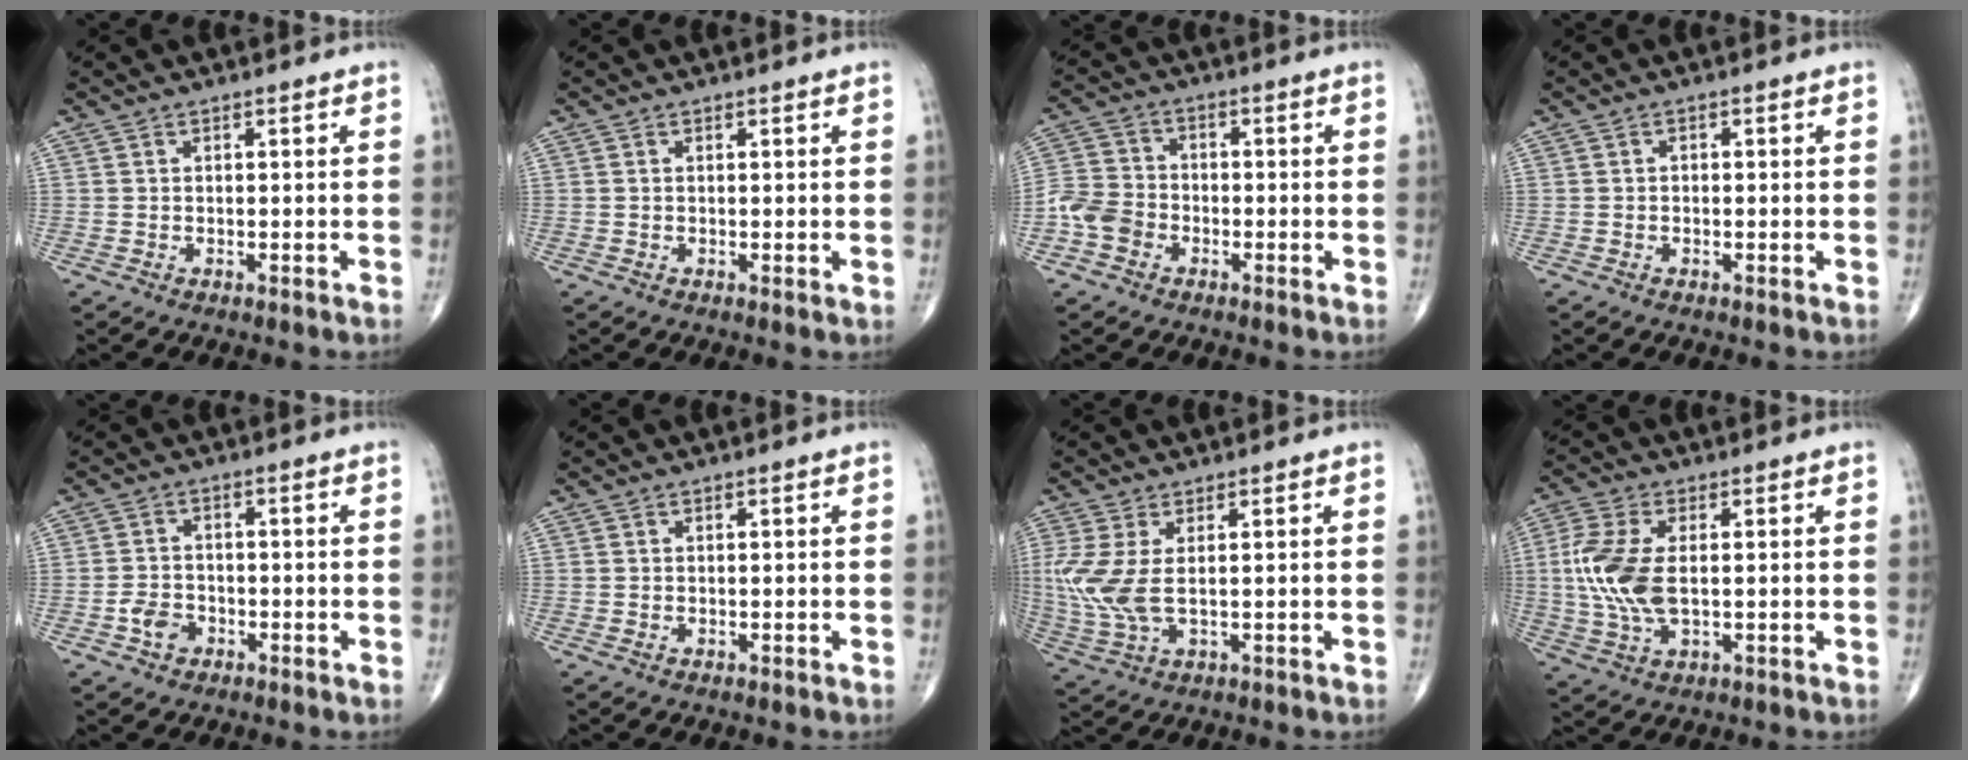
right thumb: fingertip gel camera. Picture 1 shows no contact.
{"total": 0.6, "force": [0.1, 0.1, 0.6], "torque": [-0.015, -0.003, 0.002]}
{"total": 6.4, "force": [-2.7, 5.2, 2.7], "torque": [-0.045, 0.023, -0.059]}
{"total": 0.6, "force": [-0.1, 0.5, 0.4], "torque": [-0.002, 0.002, -0.006]}
{"total": 3.9, "force": [-1.7, 2.9, 1.9], "torque": [-0.026, 0.013, -0.031]}
{"total": 0.0}
{"total": 8.9, "force": [0.9, 4.3, 7.7], "torque": [-0.207, -0.004, 0.029]}
{"total": 12.1, "force": [0.3, 6.5, 10.2], "torque": [-0.239, 0.001, 0.006]}